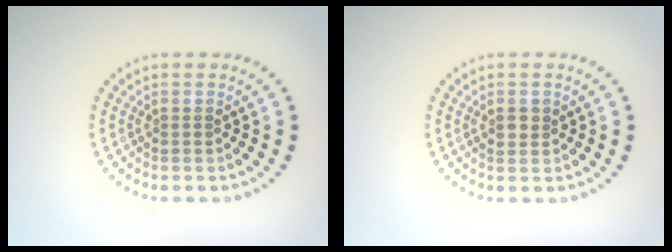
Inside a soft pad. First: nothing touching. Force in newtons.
{"total": 1.3, "press": 1.2, "slide": 0.3}